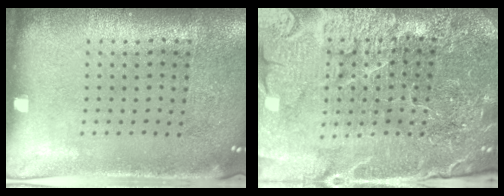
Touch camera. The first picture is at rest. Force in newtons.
{"total": 5.7, "press": 5.1, "slide": 2.4}